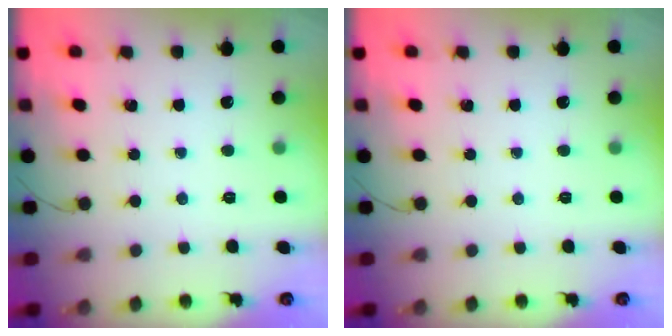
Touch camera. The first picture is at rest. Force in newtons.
{"total": 0.0}